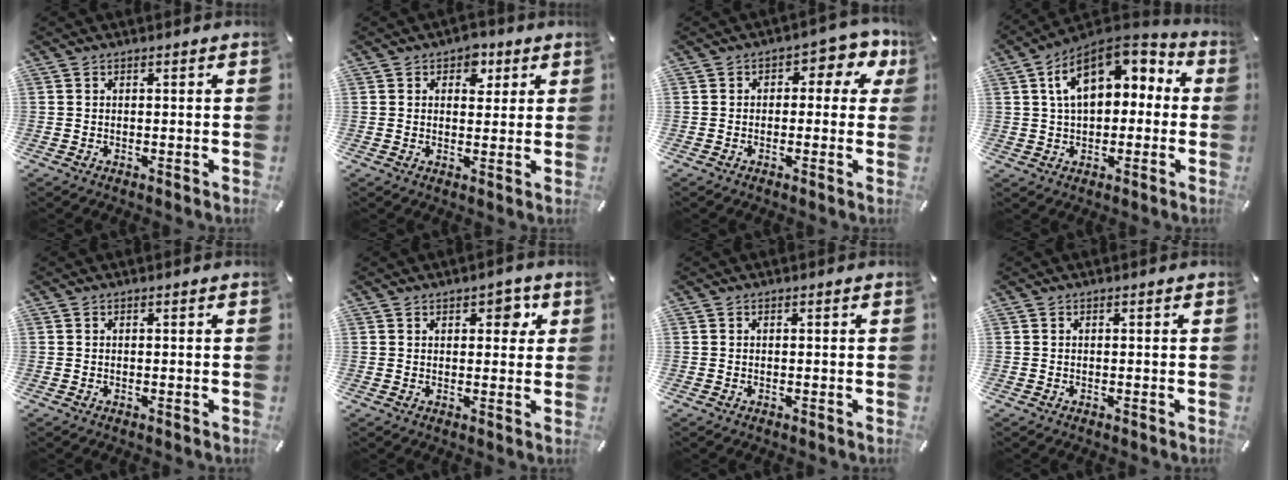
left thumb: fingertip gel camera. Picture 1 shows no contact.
{"total": 5.2, "force": [2.5, 3.7, 2.6], "torque": [-0.013, -0.009, 0.035]}
{"total": 5.4, "force": [0.7, 3.6, 3.9], "torque": [-0.048, 0.003, 0.004]}
{"total": 13.0, "force": [4.7, 8.8, 8.4], "torque": [-0.143, -0.015, 0.087]}
{"total": 0.0}
{"total": 3.6, "force": [1.7, 2.3, 2.1], "torque": [-0.010, -0.010, 0.019]}
{"total": 0.0}
{"total": 0.0}